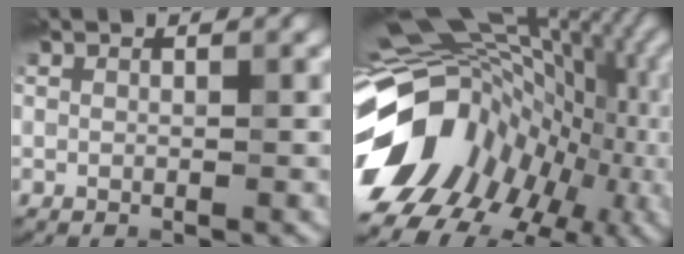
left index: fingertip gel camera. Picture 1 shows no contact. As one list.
[{"total": 16.6, "force": [-3.4, 12.7, 10.1], "torque": [-0.168, 0.003, -0.036]}]